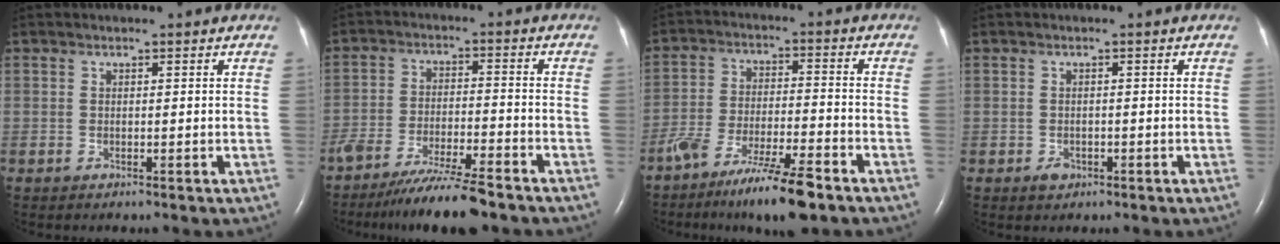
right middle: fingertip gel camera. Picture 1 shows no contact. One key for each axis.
{"total": 10.3, "fx": -8.5, "fy": 0.6, "fz": 5.7, "tx": -0.092, "ty": -0.025, "tz": -0.143}
{"total": 11.5, "fx": -8.2, "fy": 1.3, "fz": 7.9, "tx": -0.142, "ty": -0.020, "tz": -0.145}
{"total": 1.6, "fx": -0.9, "fy": 1.1, "fz": 0.7, "tx": -0.014, "ty": 0.002, "tz": -0.010}